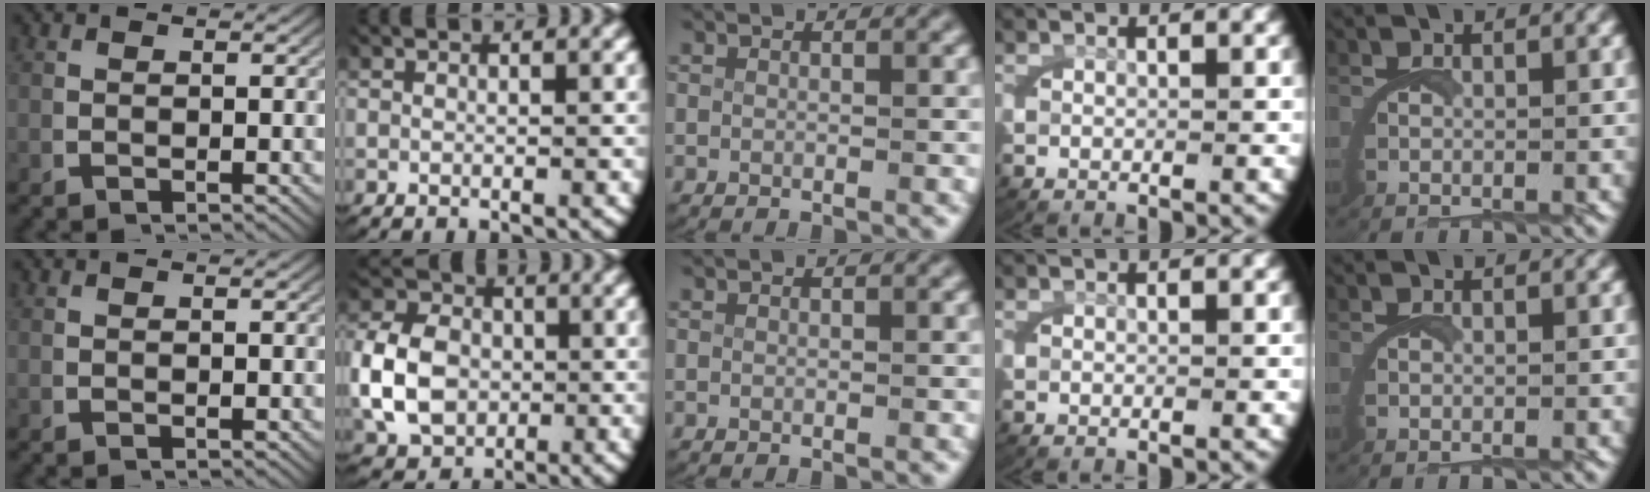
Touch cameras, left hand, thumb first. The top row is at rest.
{"index": {"total": 7.4, "force": [-0.6, 6.1, 4.2], "torque": [-0.086, -0.015, -0.005]}}